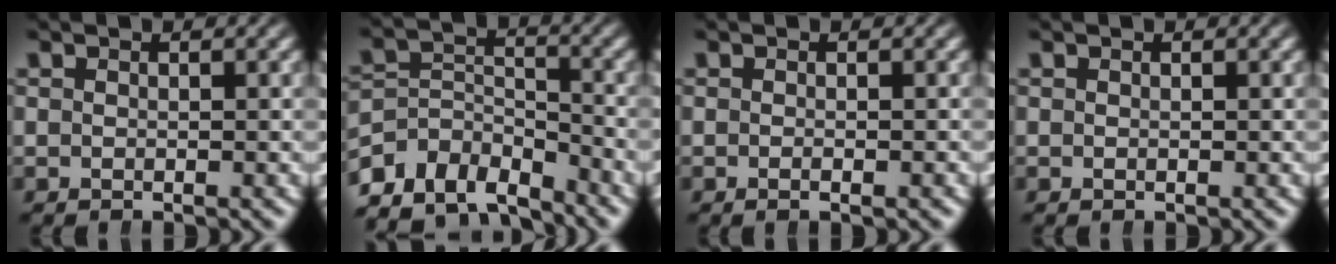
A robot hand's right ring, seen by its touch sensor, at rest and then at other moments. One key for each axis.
{"total": 10.7, "fx": -6.7, "fy": 6.8, "fz": 4.8, "tx": -0.094, "ty": -0.065, "tz": -0.094}
{"total": 0.6, "fx": -0.4, "fy": 0.0, "fz": 0.5, "tx": -0.003, "ty": 0.006, "tz": -0.009}
{"total": 0.0}